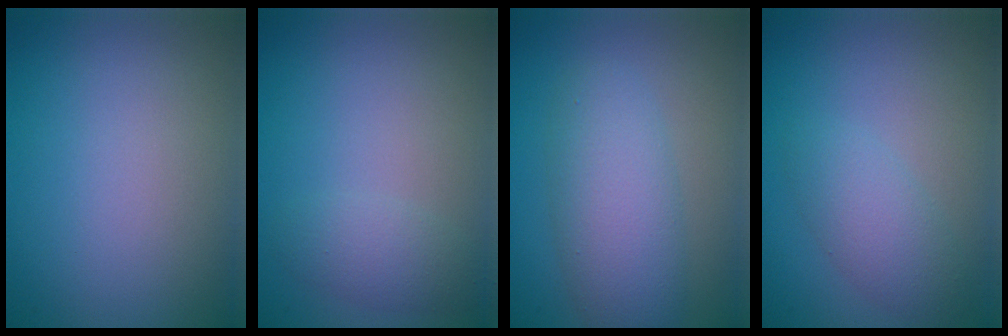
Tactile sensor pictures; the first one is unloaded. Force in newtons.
{"total": 2.0, "press": 2.0, "slide": 0.1}
{"total": 5.2, "press": 5.2, "slide": 0.1}
{"total": 2.8, "press": 2.8, "slide": 0.1}